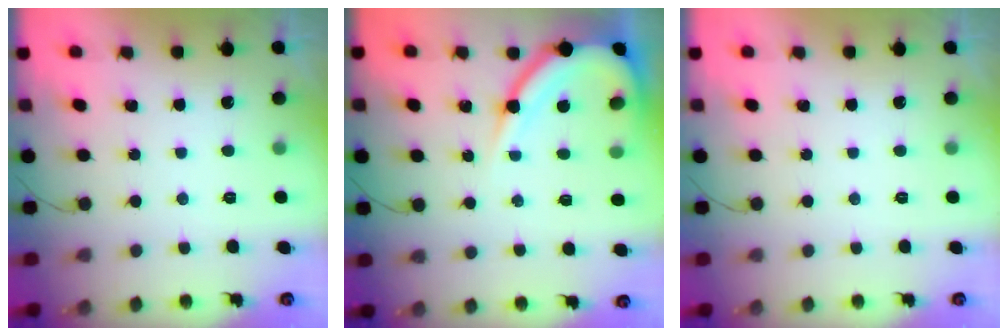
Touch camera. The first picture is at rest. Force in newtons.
{"total": 10.9, "press": 10.9, "slide": 1.3}
{"total": 0.0}